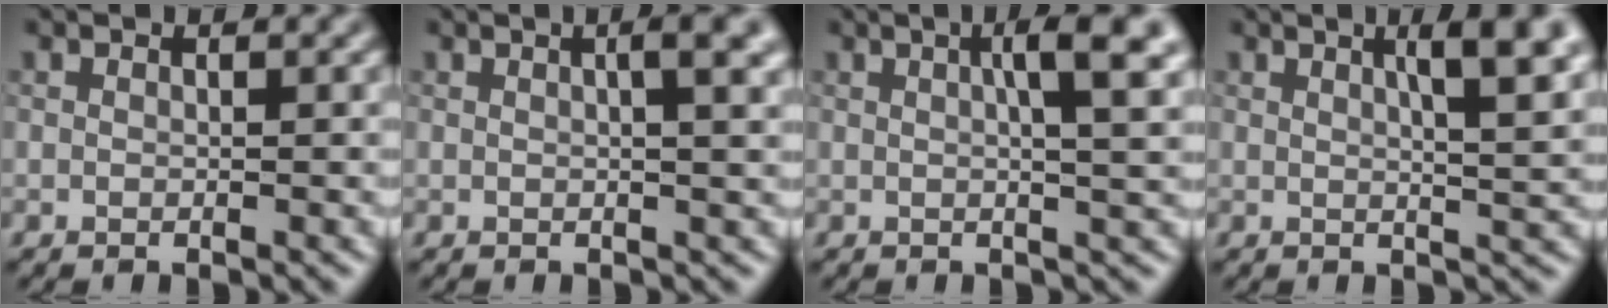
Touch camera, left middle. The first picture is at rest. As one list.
[{"total": 4.9, "force": [1.5, 1.9, 4.2], "torque": [-0.028, 0.023, -0.001]}, {"total": 5.4, "force": [1.5, 1.1, 5.1], "torque": [-0.061, 0.013, 0.020]}, {"total": 6.2, "force": [2.3, 1.8, 5.5], "torque": [-0.048, 0.015, 0.025]}]